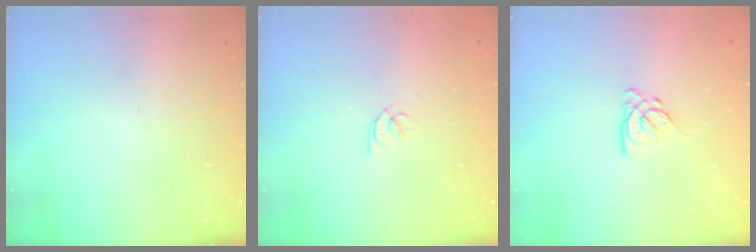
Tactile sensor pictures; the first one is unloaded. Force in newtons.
{"total": 2.1, "press": 2.1, "slide": 0.4}
{"total": 5.6, "press": 5.6, "slide": 0.5}